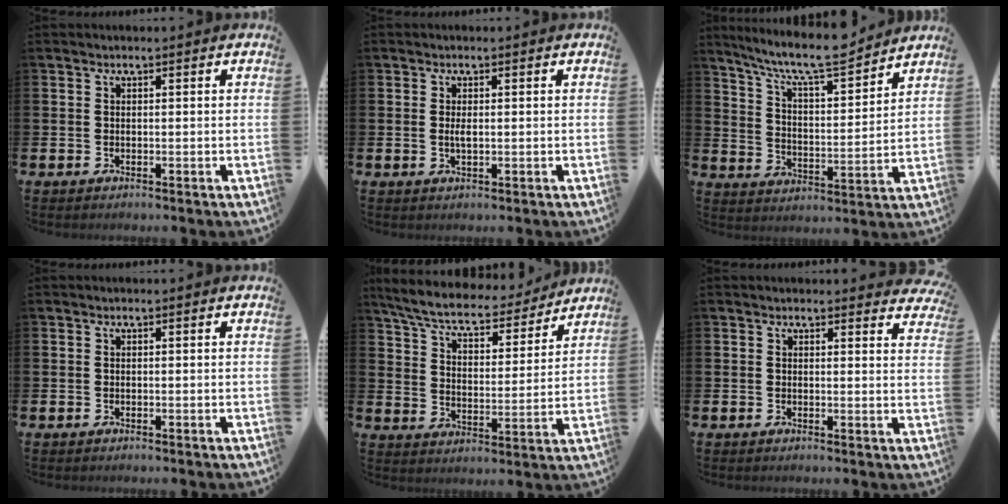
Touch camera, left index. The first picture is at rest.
{"total": 1.5, "force": [0.1, 0.5, 1.4], "torque": [-0.024, 0.002, 0.000]}
{"total": 9.7, "force": [8.8, 1.2, 4.0], "torque": [-0.096, -0.060, 0.150]}
{"total": 0.0}
{"total": 7.6, "force": [6.9, 1.7, 2.7], "torque": [-0.089, -0.044, 0.118]}
{"total": 1.8, "force": [1.8, 0.4, 0.0], "torque": [0.004, -0.007, 0.031]}